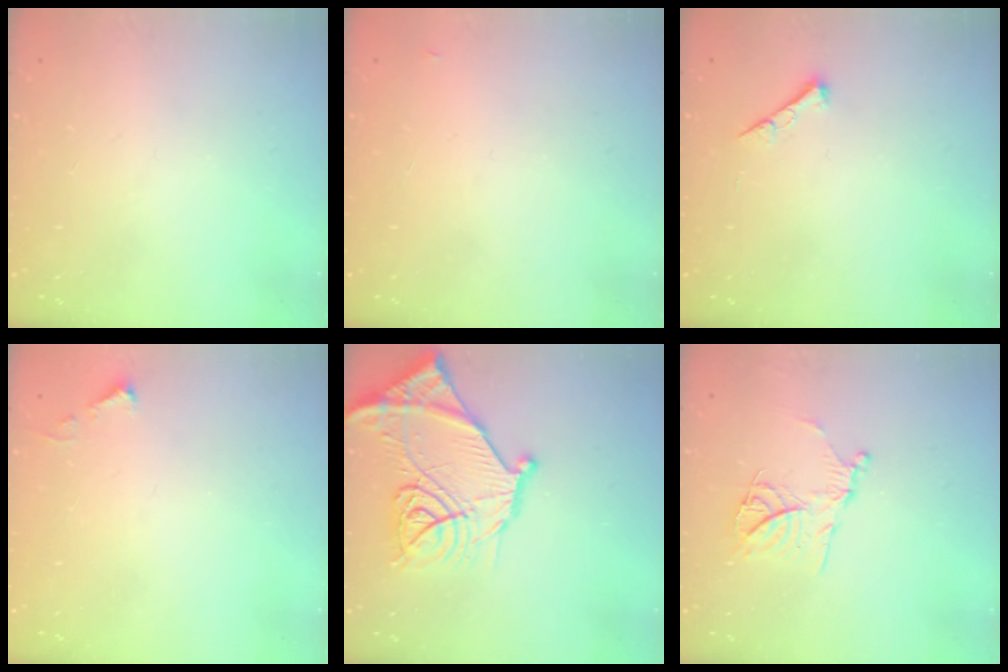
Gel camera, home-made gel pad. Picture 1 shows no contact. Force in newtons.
{"total": 2.8, "press": 2.8, "slide": 0.4}
{"total": 4.3, "press": 4.3, "slide": 0.5}
{"total": 3.7, "press": 3.6, "slide": 0.5}
{"total": 21.2, "press": 21.1, "slide": 1.9}
{"total": 12.7, "press": 12.6, "slide": 1.4}